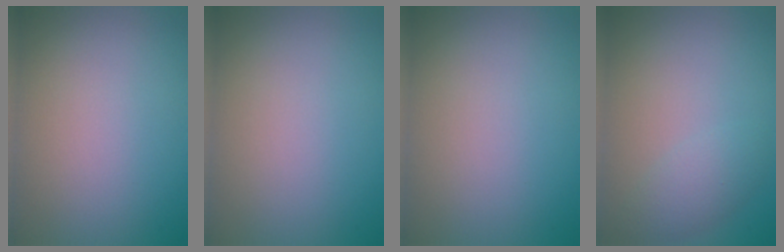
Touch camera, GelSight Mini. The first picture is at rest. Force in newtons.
{"total": 0.0}
{"total": 0.0}
{"total": 2.1, "press": 2.1, "slide": 0.0}